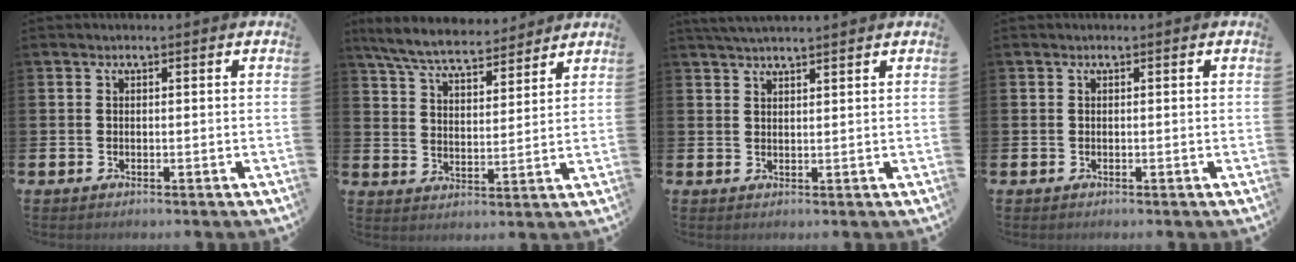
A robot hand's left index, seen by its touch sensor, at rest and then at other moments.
{"total": 7.3, "force": [6.8, 1.3, 2.3], "torque": [-0.074, -0.031, 0.123]}
{"total": 2.6, "force": [2.6, 0.0, 0.6], "torque": [-0.011, -0.008, 0.046]}
{"total": 0.0}